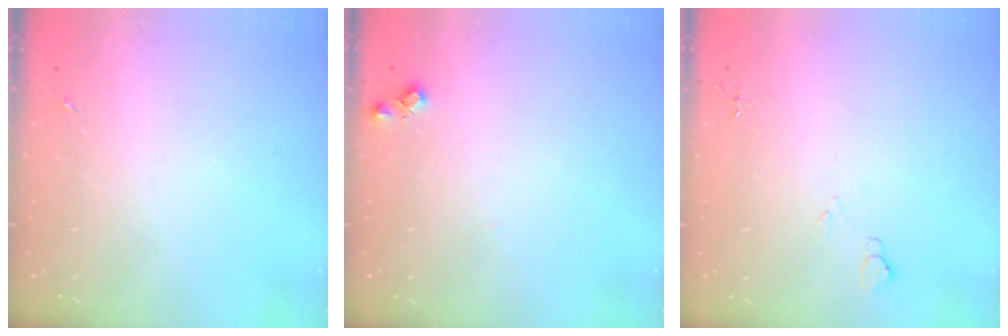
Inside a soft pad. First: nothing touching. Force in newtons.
{"total": 6.6, "press": 6.6, "slide": 0.6}
{"total": 5.5, "press": 5.4, "slide": 0.7}